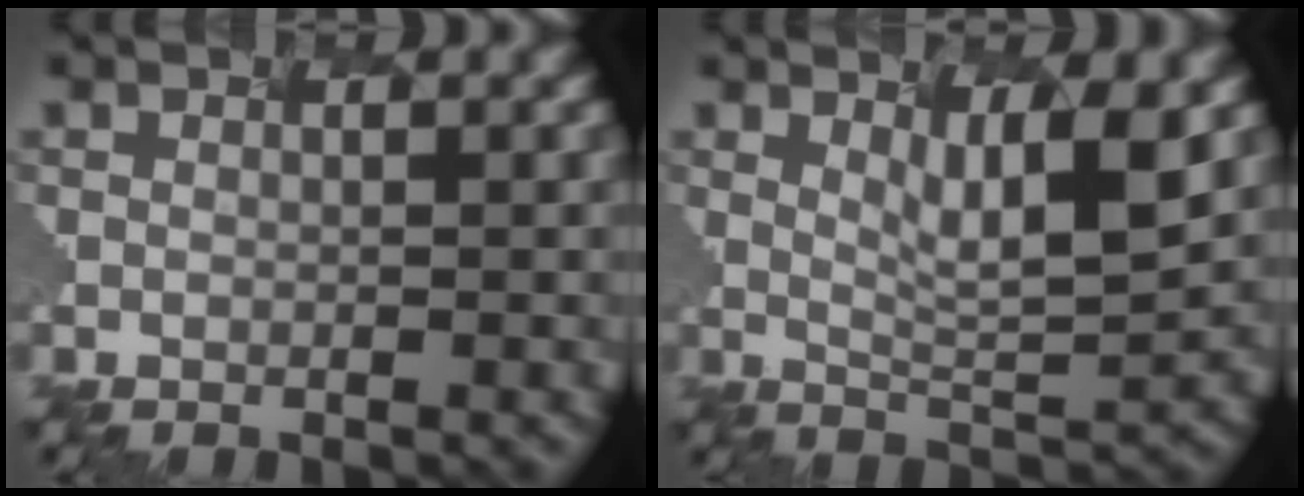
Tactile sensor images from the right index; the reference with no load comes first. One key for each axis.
{"total": 3.0, "fx": 1.1, "fy": -0.3, "fz": 2.8, "tx": -0.084, "ty": -0.023, "tz": 0.051}